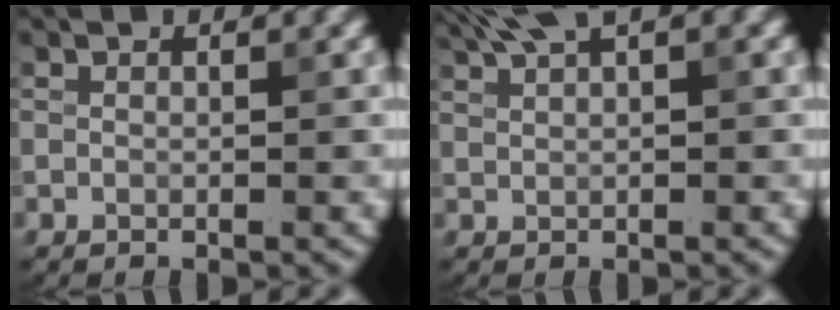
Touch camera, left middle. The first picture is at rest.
{"total": 4.3, "force": [3.0, 1.1, 2.8], "torque": [-0.049, 0.018, 0.045]}